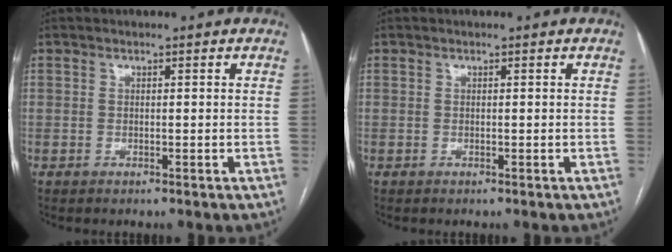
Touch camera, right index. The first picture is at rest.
{"total": 0.0}